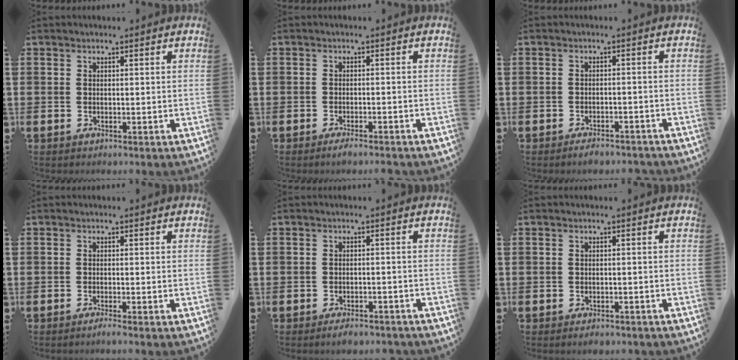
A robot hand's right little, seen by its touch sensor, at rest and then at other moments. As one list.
[{"total": 1.6, "force": [-1.3, 0.1, 0.9], "torque": [-0.015, 0.000, -0.024]}, {"total": 2.0, "force": [-1.9, 0.2, 0.7], "torque": [-0.013, 0.003, -0.038]}, {"total": 0.9, "force": [-0.7, 0.0, 0.7], "torque": [-0.010, -0.004, -0.012]}, {"total": 2.0, "force": [-1.8, 0.3, 0.7], "torque": [-0.014, 0.003, -0.036]}, {"total": 1.0, "force": [-0.9, 0.2, 0.3], "torque": [-0.008, -0.002, -0.018]}]